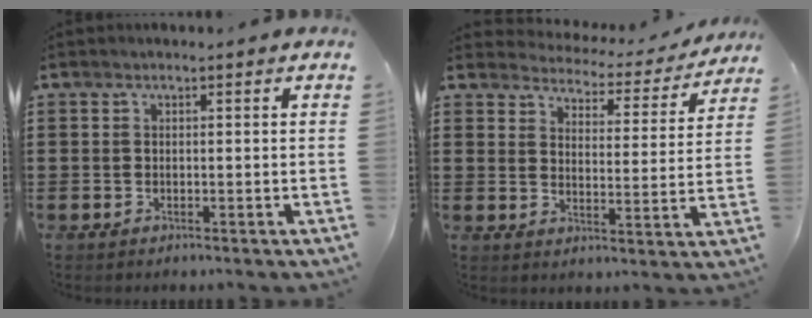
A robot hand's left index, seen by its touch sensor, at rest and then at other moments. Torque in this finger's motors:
{"motor_torque": [1.07, -1.07, 0.13, -0.01]}